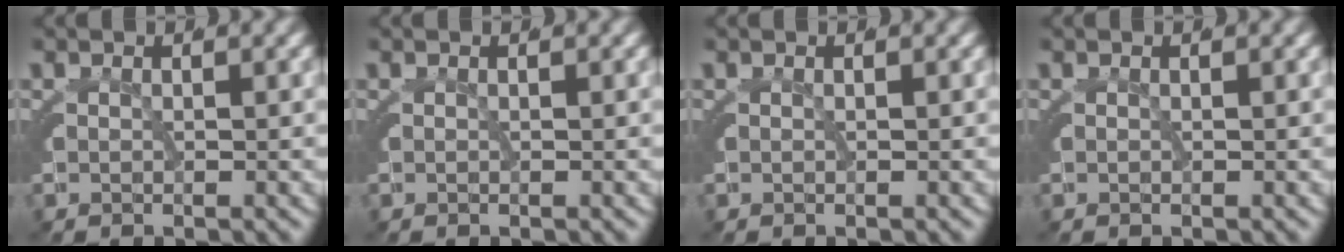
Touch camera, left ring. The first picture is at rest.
{"total": 0.0}
{"total": 0.0}
{"total": 0.0}